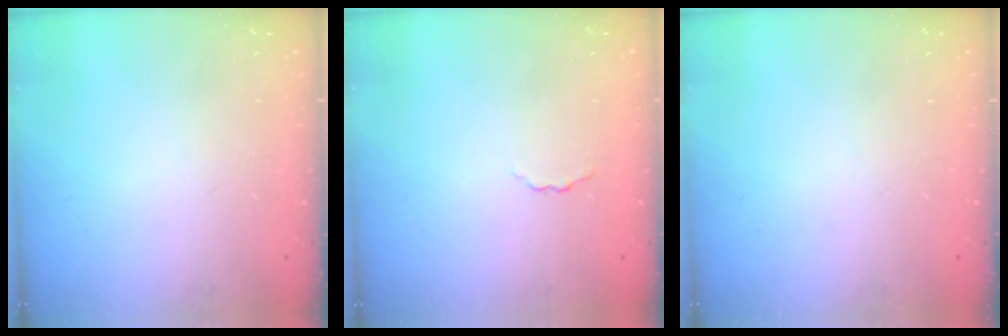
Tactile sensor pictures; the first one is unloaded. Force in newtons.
{"total": 1.2, "press": 1.2, "slide": 0.3}
{"total": 0.0}